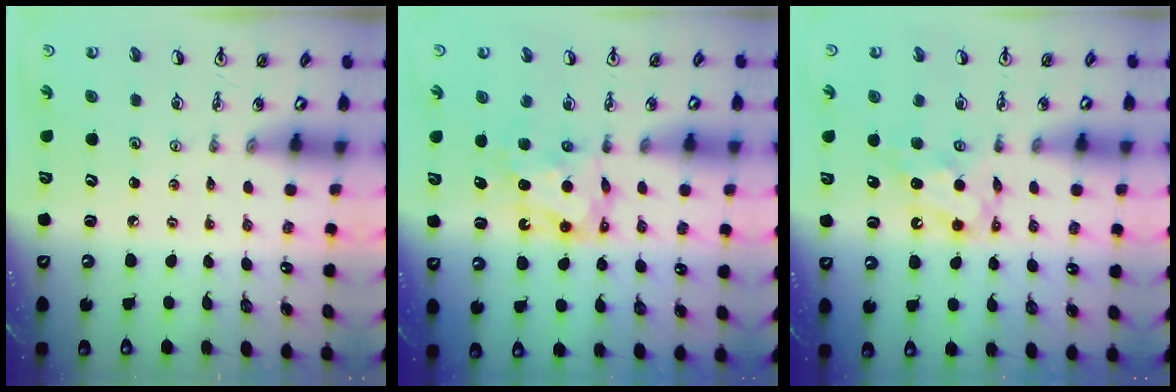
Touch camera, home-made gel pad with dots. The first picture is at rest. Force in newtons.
{"total": 7.2, "press": 7.1, "slide": 0.6}
{"total": 6.5, "press": 6.5, "slide": 0.2}